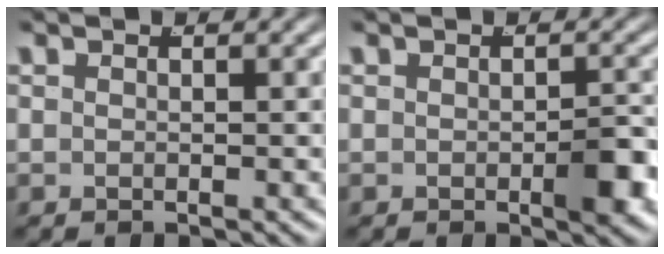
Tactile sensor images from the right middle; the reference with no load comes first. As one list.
[{"total": 2.5, "force": [-0.8, 0.9, 2.2], "torque": [-0.033, -0.006, -0.015]}]